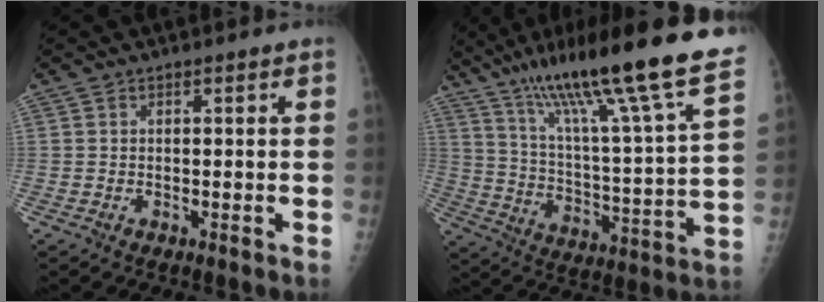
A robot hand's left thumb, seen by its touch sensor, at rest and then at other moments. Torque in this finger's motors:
{"motor_torque": [1.46, -0.44, 1.36, -1.43, 0.39]}